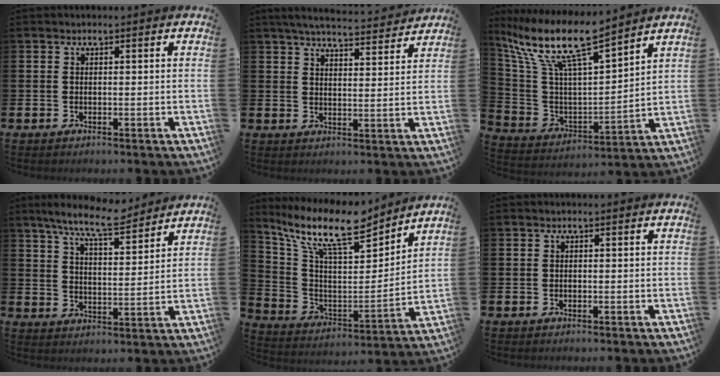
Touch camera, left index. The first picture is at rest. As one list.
[{"total": 5.6, "force": [5.4, 0.4, 1.3], "torque": [-0.040, -0.033, 0.096]}, {"total": 11.8, "force": [9.7, 1.9, 6.3], "torque": [-0.168, -0.059, 0.167]}, {"total": 8.9, "force": [8.1, 1.2, 3.6], "torque": [-0.092, -0.033, 0.147]}, {"total": 12.7, "force": [10.4, 3.5, 6.5], "torque": [-0.159, -0.063, 0.177]}, {"total": 0.0}]